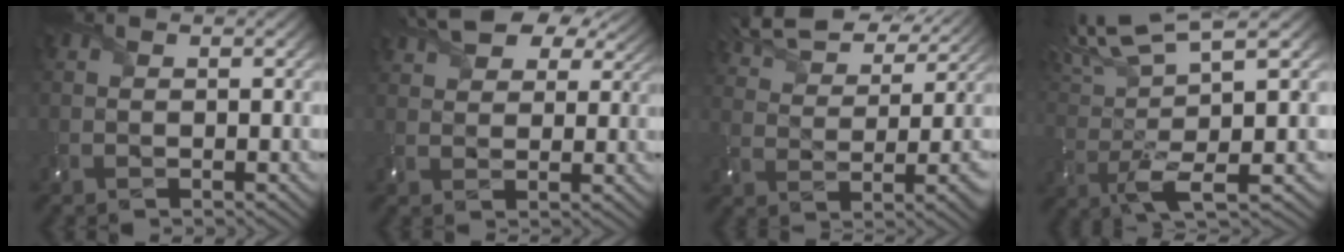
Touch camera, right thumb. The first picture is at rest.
{"total": 10.3, "force": [6.9, 5.0, 5.7], "torque": [-0.133, 0.021, 0.105]}
{"total": 10.9, "force": [8.5, 3.1, 6.0], "torque": [-0.134, 0.021, 0.149]}
{"total": 11.1, "force": [5.7, 2.1, 9.3], "torque": [-0.186, 0.023, 0.103]}